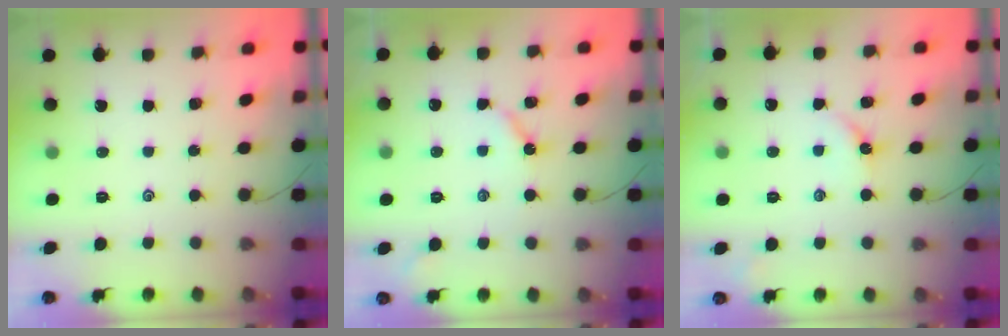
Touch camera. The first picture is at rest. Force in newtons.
{"total": 3.8, "press": 3.8, "slide": 0.5}
{"total": 4.0, "press": 4.0, "slide": 0.5}